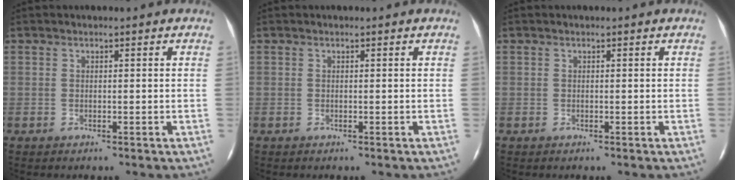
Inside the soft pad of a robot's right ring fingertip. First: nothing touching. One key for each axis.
{"total": 0.0}
{"total": 0.0}